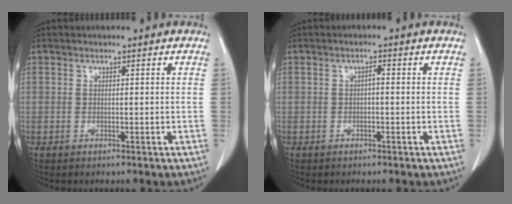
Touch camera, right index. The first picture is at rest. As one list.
[{"total": 1.0, "force": [-0.1, 0.3, 1.0], "torque": [-0.017, 0.004, -0.003]}]